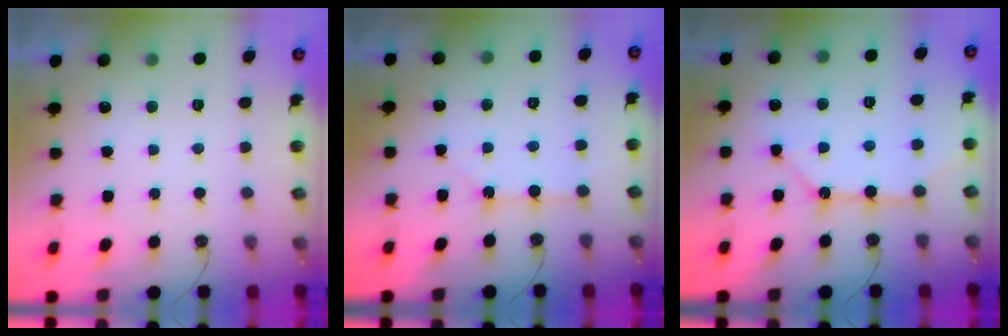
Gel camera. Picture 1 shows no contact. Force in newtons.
{"total": 1.8, "press": 1.8, "slide": 0.1}
{"total": 11.4, "press": 11.4, "slide": 0.9}